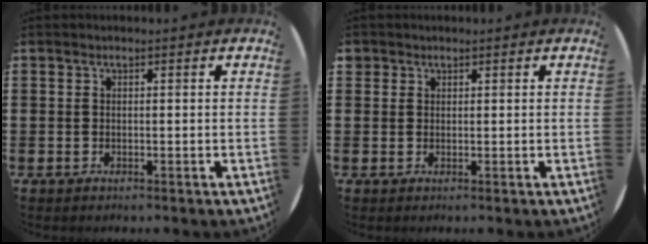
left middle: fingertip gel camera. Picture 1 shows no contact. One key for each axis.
{"total": 1.0, "fx": 0.8, "fy": 0.6, "fz": -0.1, "tx": 0.001, "ty": 0.003, "tz": 0.016}